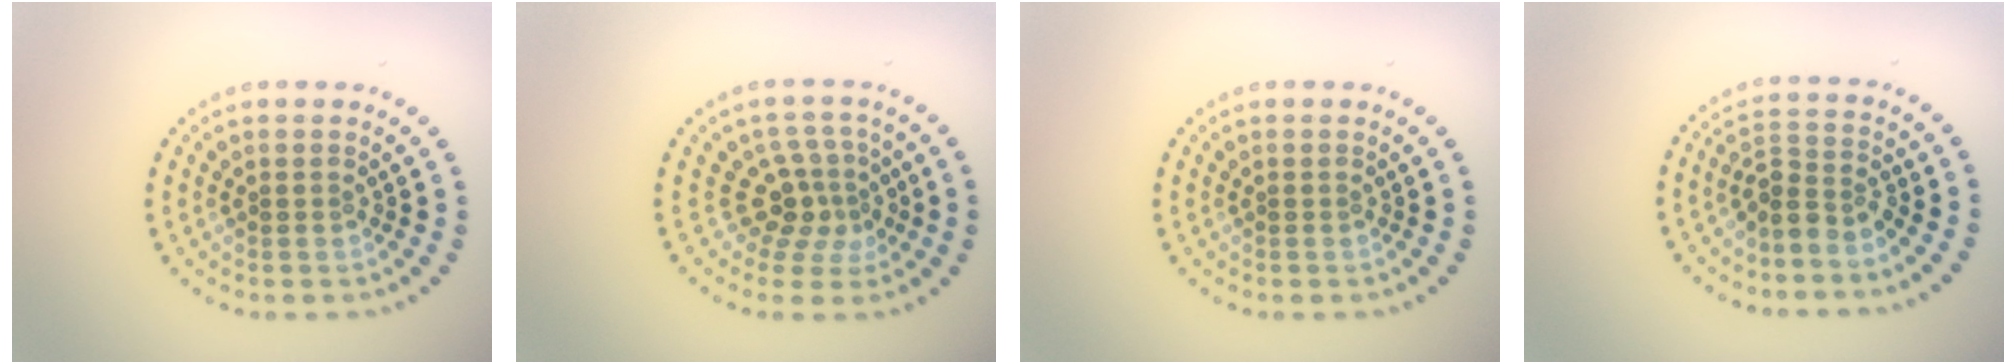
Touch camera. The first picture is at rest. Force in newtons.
{"total": 3.3, "press": 2.4, "slide": 2.2}
{"total": 0.0}
{"total": 2.7, "press": 2.0, "slide": 1.8}